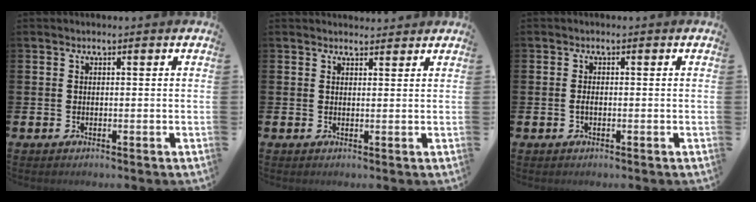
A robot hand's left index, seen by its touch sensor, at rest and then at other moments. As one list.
[{"total": 1.8, "force": [1.8, 0.4, -0.1], "torque": [0.014, -0.010, 0.029]}, {"total": 1.0, "force": [-0.3, 0.4, 0.9], "torque": [-0.019, 0.003, -0.006]}]